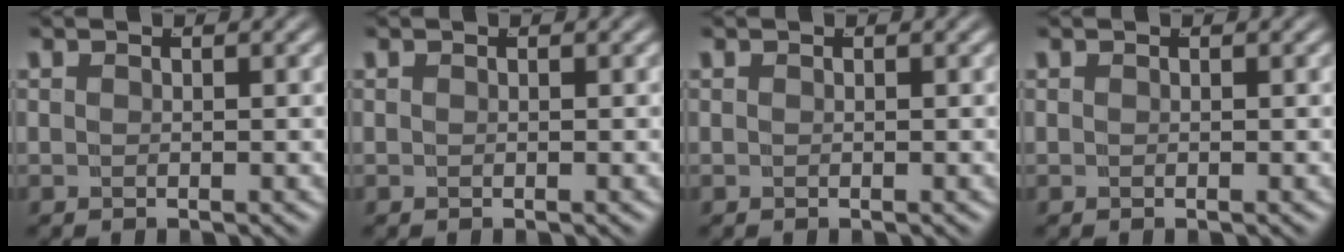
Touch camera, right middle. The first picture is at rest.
{"total": 0.0}
{"total": 0.0}
{"total": 0.0}